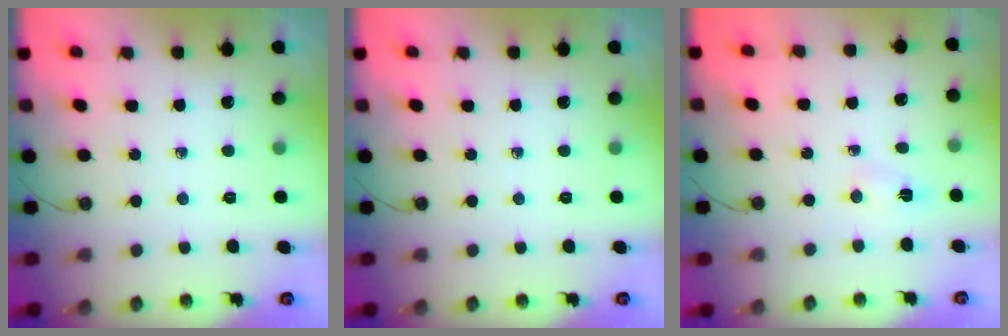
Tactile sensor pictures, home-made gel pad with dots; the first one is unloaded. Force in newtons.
{"total": 0.0}
{"total": 2.5, "press": 2.4, "slide": 0.4}